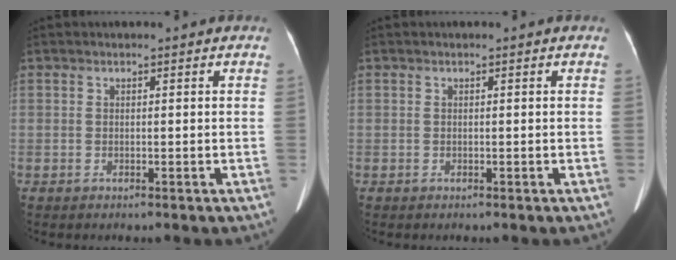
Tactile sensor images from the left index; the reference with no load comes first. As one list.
[{"total": 0.0}]